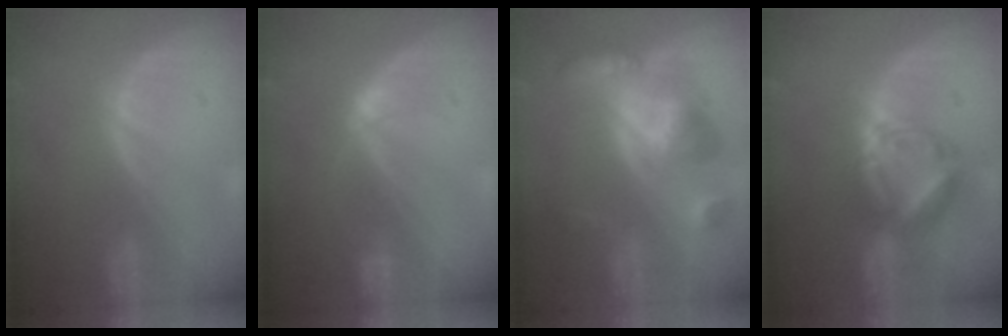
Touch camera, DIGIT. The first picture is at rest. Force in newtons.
{"total": 2.5, "press": 2.5, "slide": 0.1}
{"total": 8.2, "press": 8.2, "slide": 0.7}
{"total": 6.2, "press": 6.2, "slide": 0.4}